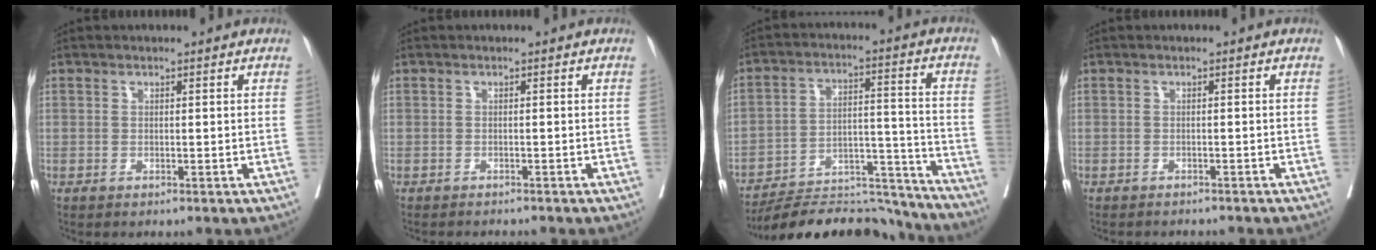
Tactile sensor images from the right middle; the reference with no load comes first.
{"total": 3.1, "force": [-2.9, 0.3, 1.2], "torque": [-0.013, -0.004, -0.034]}
{"total": 17.2, "force": [-16.7, 2.8, 2.7], "torque": [-0.045, 0.044, -0.245]}
{"total": 4.0, "force": [-3.7, 0.8, 1.3], "torque": [-0.014, -0.003, -0.041]}